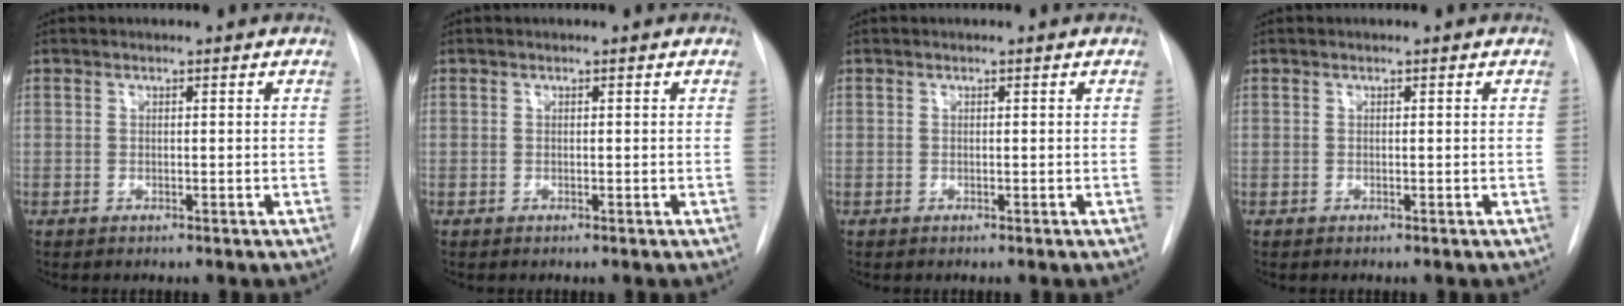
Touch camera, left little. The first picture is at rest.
{"total": 0.0}
{"total": 0.0}
{"total": 0.0}